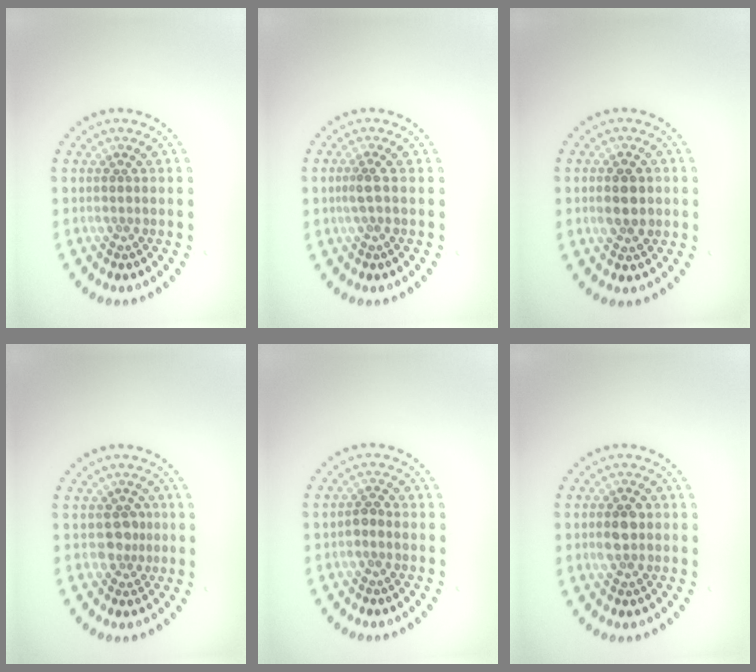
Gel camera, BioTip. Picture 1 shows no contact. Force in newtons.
{"total": 1.2, "press": 0.9, "slide": 0.8}
{"total": 2.6, "press": 2.6, "slide": 0.2}
{"total": 1.7, "press": 1.4, "slide": 1.1}
{"total": 0.9, "press": 0.8, "slide": 0.4}
{"total": 2.6, "press": 2.6, "slide": 0.1}